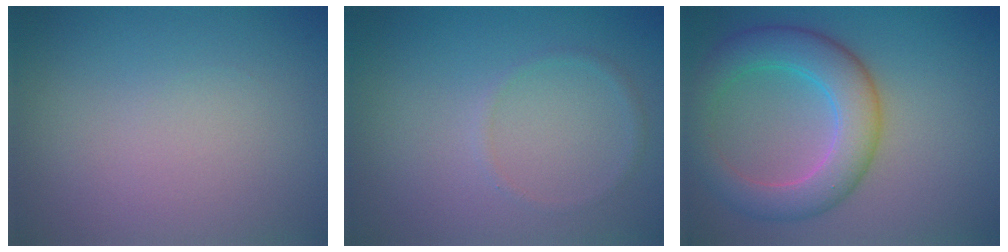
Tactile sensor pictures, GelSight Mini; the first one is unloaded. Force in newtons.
{"total": 0.8, "press": 0.8, "slide": 0.1}
{"total": 6.1, "press": 6.1, "slide": 0.2}